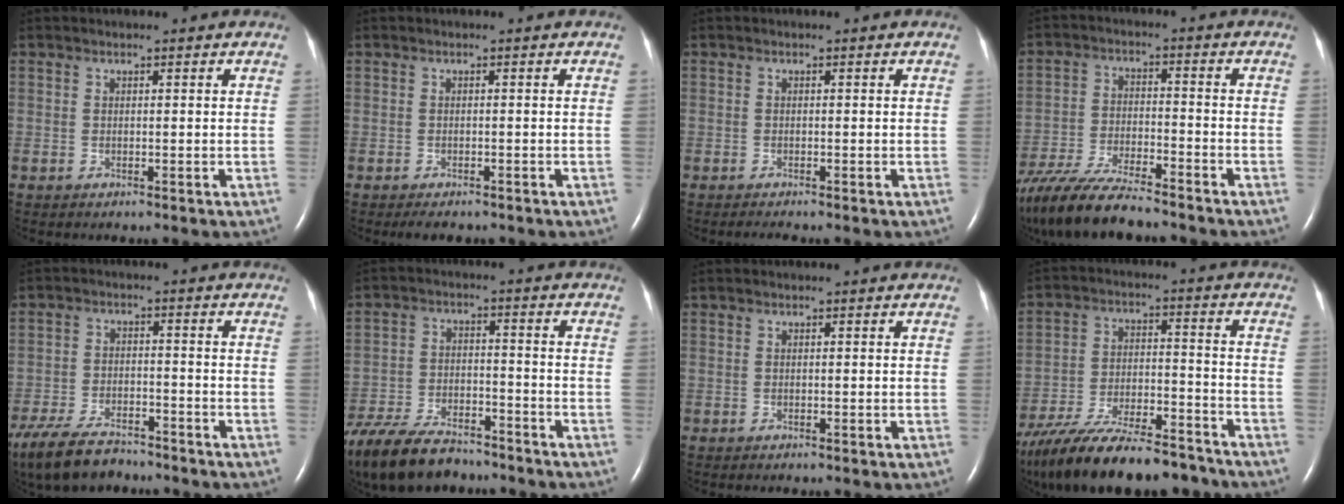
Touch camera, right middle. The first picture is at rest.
{"total": 2.5, "force": [-2.0, 0.9, 1.1], "torque": [-0.016, -0.004, -0.022]}
{"total": 0.8, "force": [-0.7, -0.1, 0.3], "torque": [-0.012, -0.003, -0.013]}
{"total": 15.4, "force": [-13.2, 2.2, 7.7], "torque": [-0.159, -0.033, -0.228]}
{"total": 11.2, "force": [-9.1, 3.8, 5.4], "torque": [-0.105, -0.021, -0.153]}
{"total": 16.3, "force": [-13.2, 5.5, 7.7], "torque": [-0.174, -0.022, -0.221]}
{"total": 0.0}
{"total": 21.9, "force": [-18.5, 5.1, 10.7], "torque": [-0.196, -0.020, -0.294]}